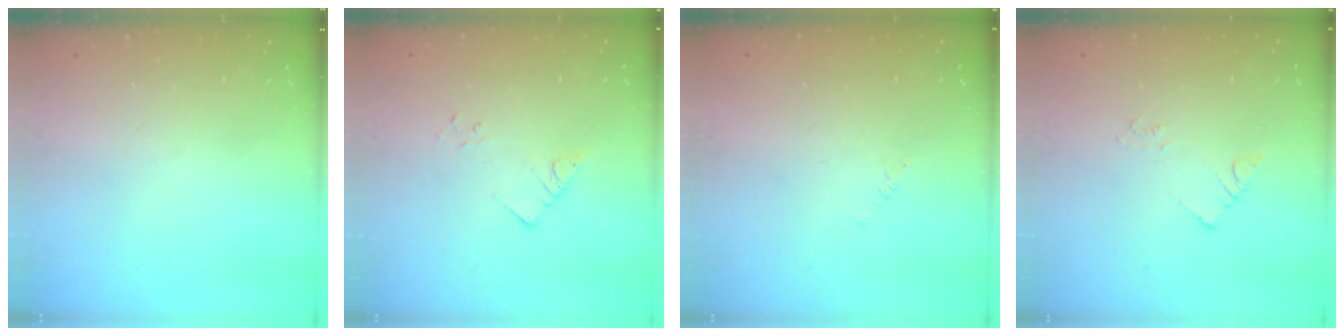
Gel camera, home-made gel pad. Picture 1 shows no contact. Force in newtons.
{"total": 2.2, "press": 2.2, "slide": 0.2}
{"total": 1.7, "press": 1.7, "slide": 0.3}
{"total": 2.1, "press": 2.1, "slide": 0.3}